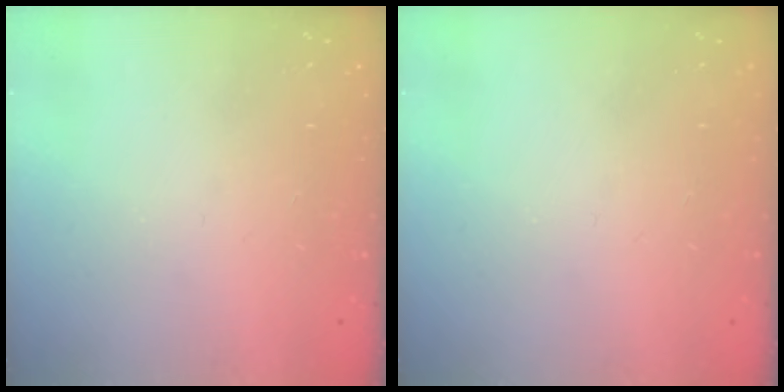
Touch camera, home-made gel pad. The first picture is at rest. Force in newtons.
{"total": 0.0}